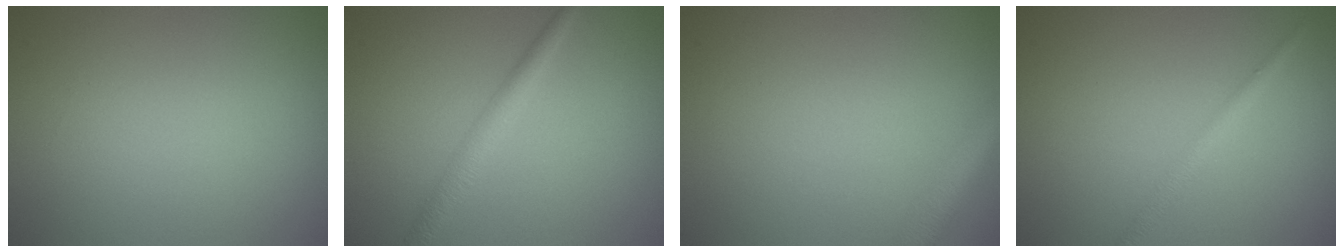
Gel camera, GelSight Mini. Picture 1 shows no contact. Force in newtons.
{"total": 2.3, "press": 2.2, "slide": 0.1}
{"total": 2.4, "press": 2.4, "slide": 0.1}
{"total": 1.5, "press": 1.5, "slide": 0.1}